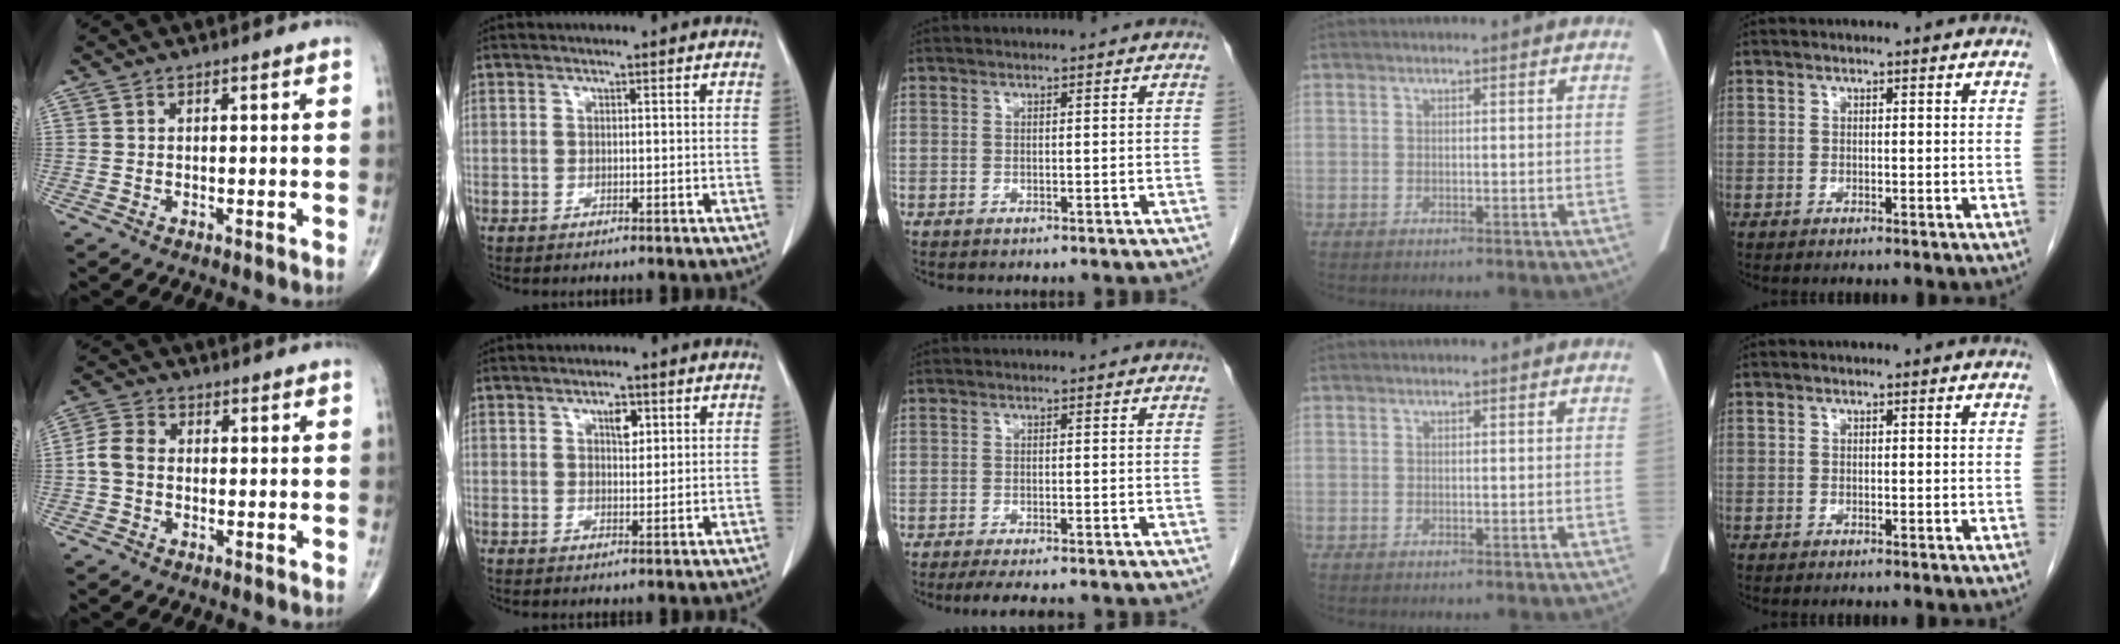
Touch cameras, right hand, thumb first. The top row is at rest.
{"thumb": {"total": 4.5, "force": [-0.5, 3.4, 2.9], "torque": [-0.057, 0.013, -0.018]}, "index": {"total": 2.6, "force": [1.2, 1.2, 2.0], "torque": [-0.031, -0.001, 0.020]}, "middle": {"total": 6.3, "force": [-5.4, 1.0, 3.2], "torque": [-0.042, -0.012, -0.079]}}